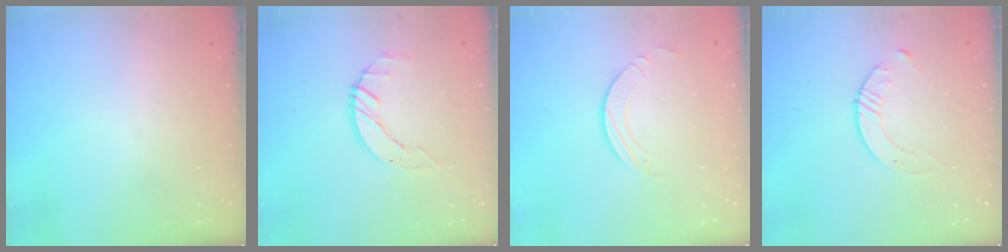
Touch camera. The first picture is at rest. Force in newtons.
{"total": 2.7, "press": 2.7, "slide": 0.3}
{"total": 2.3, "press": 2.3, "slide": 0.2}
{"total": 3.6, "press": 3.5, "slide": 0.4}